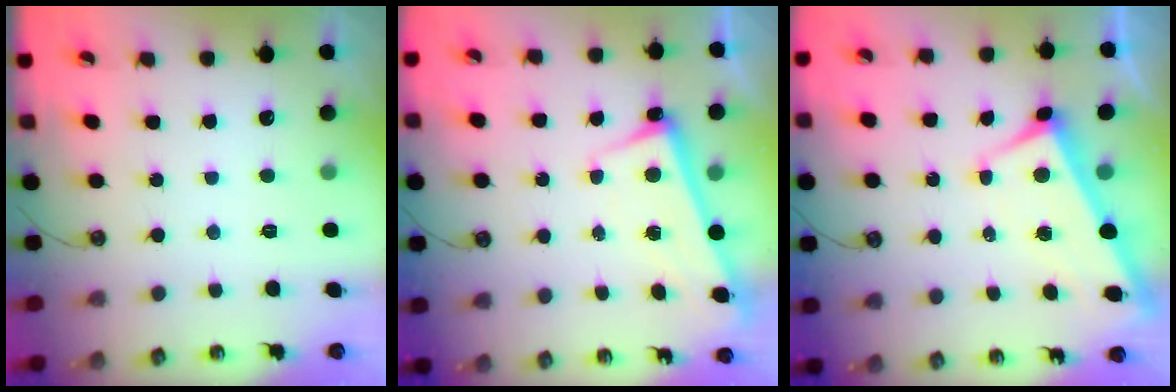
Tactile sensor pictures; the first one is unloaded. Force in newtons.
{"total": 2.5, "press": 2.5, "slide": 0.7}
{"total": 2.9, "press": 2.8, "slide": 0.9}